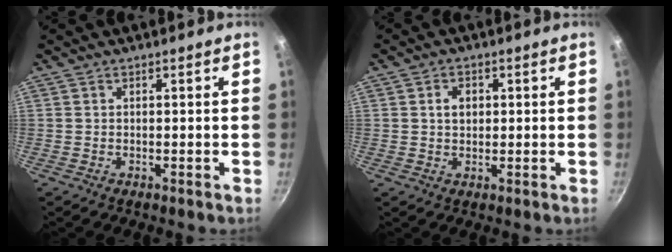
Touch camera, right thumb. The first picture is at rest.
{"total": 3.0, "force": [0.6, 2.3, 1.9], "torque": [-0.018, 0.002, 0.010]}